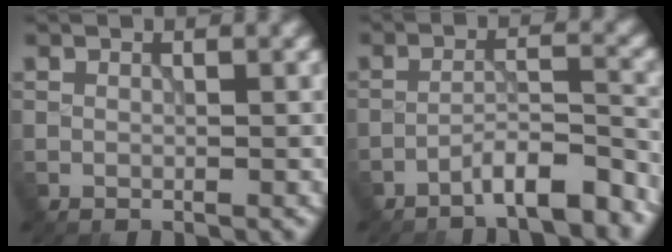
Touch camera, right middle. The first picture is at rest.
{"total": 5.1, "force": [-4.0, 0.9, 3.1], "torque": [-0.044, 0.012, -0.068]}